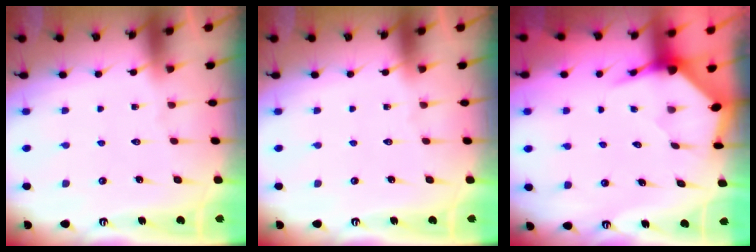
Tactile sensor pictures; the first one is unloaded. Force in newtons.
{"total": 0.0}
{"total": 3.7, "press": 3.7, "slide": 0.4}